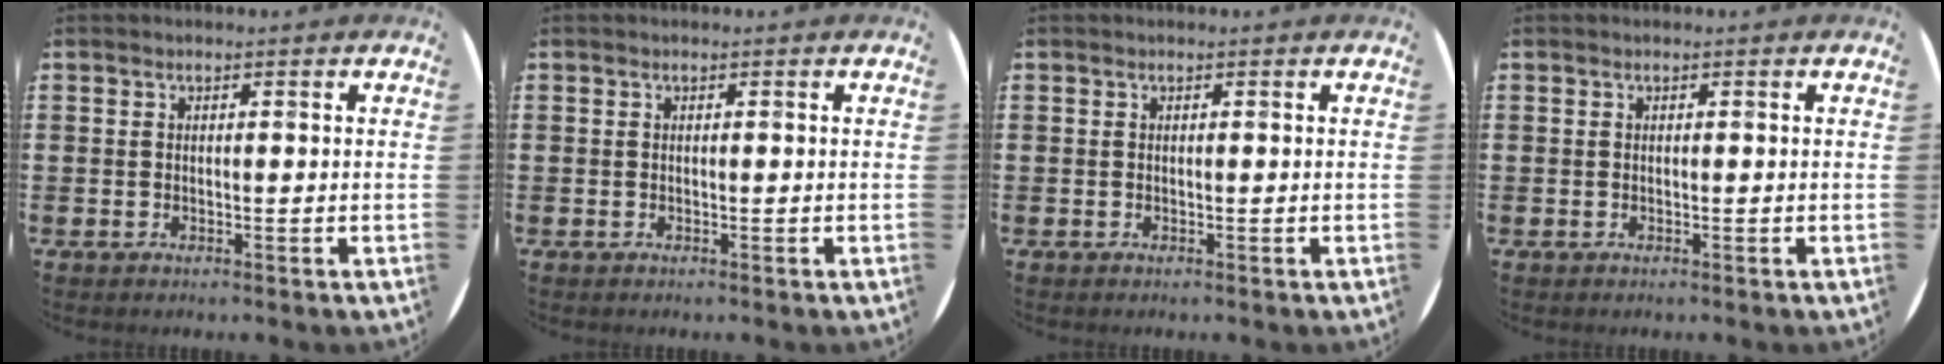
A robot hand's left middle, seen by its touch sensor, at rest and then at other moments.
{"total": 0.0}
{"total": 0.0}
{"total": 0.0}